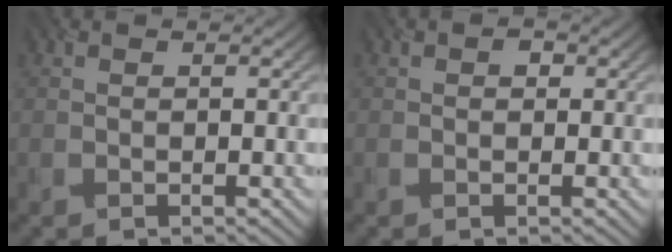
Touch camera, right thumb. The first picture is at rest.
{"total": 0.8, "force": [0.0, 0.8, 0.1], "torque": [0.000, -0.004, -0.001]}